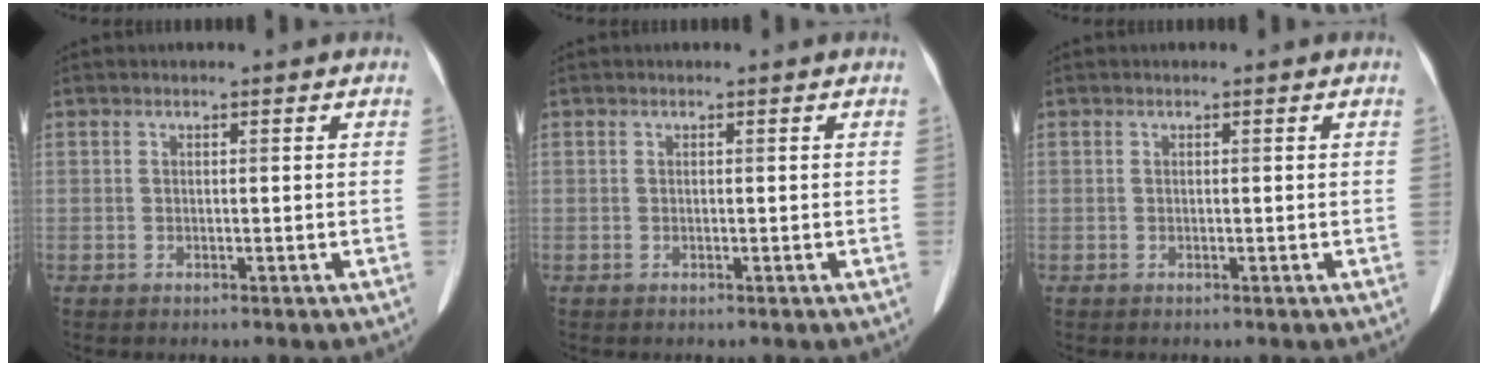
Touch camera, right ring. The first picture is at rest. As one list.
[{"total": 0.0}, {"total": 0.0}]